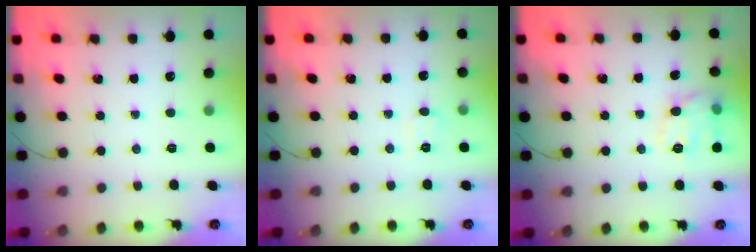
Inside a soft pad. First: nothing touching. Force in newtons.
{"total": 4.7, "press": 4.3, "slide": 1.7}
{"total": 11.5, "press": 11.4, "slide": 0.7}